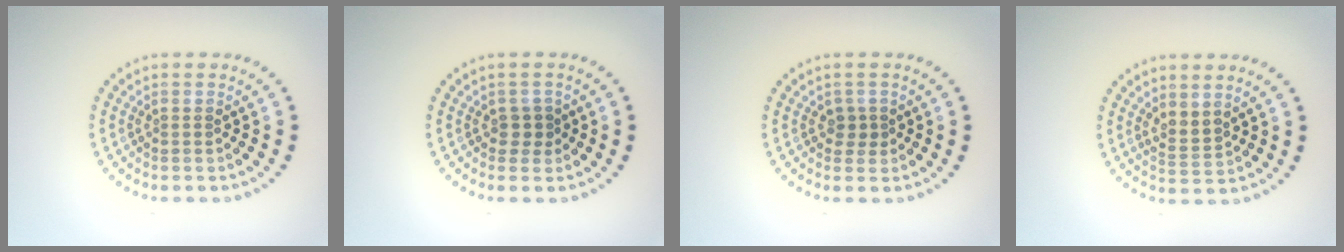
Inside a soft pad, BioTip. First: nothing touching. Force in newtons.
{"total": 1.3, "press": 1.1, "slide": 0.6}
{"total": 1.2, "press": 1.1, "slide": 0.5}
{"total": 1.7, "press": 1.5, "slide": 0.9}